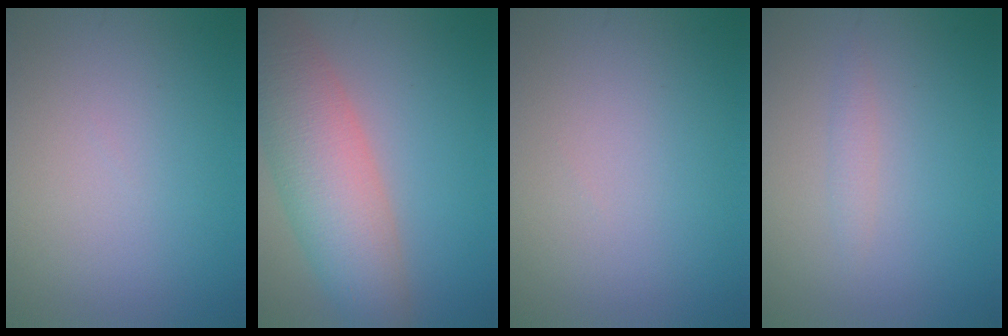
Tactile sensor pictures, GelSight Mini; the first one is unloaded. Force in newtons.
{"total": 8.2, "press": 8.2, "slide": 0.5}
{"total": 0.0}
{"total": 1.0, "press": 1.0, "slide": 0.1}